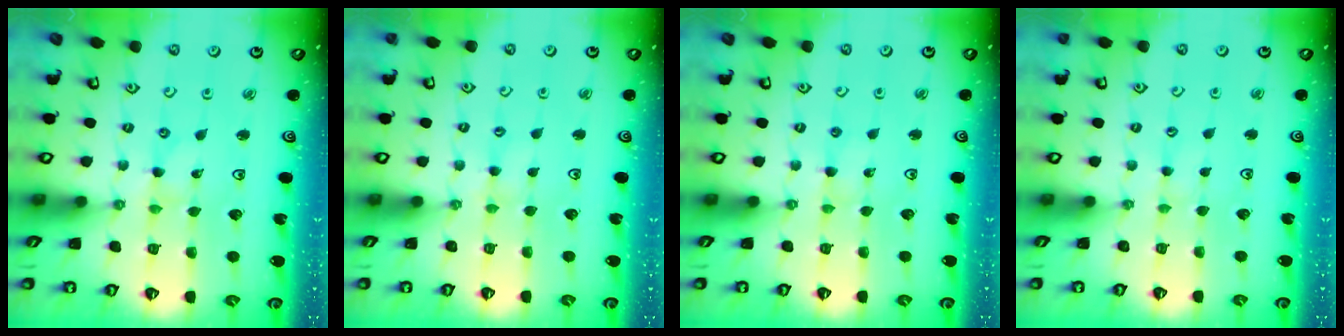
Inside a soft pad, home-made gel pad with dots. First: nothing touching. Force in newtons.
{"total": 2.1, "press": 2.1, "slide": 0.3}
{"total": 2.4, "press": 2.3, "slide": 0.3}
{"total": 1.2, "press": 1.2, "slide": 0.2}